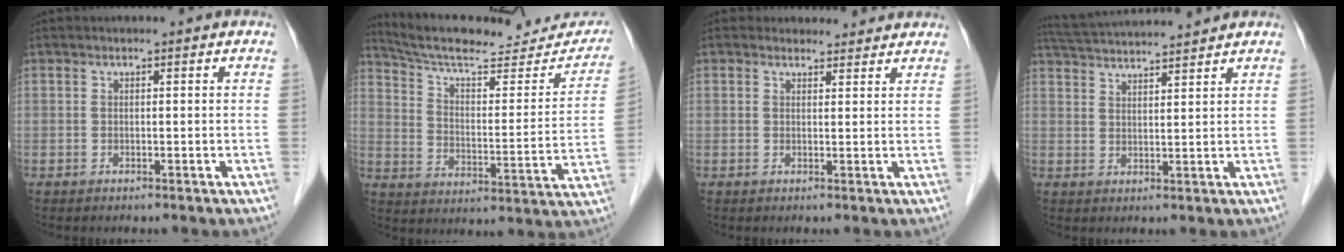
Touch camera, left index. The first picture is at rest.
{"total": 23.5, "force": [21.4, 4.8, 8.4], "torque": [-0.119, -0.026, 0.288]}
{"total": 3.5, "force": [3.2, 1.4, -0.1], "torque": [0.003, 0.007, 0.033]}
{"total": 10.8, "force": [10.1, -0.1, 3.8], "torque": [-0.076, 0.025, 0.160]}